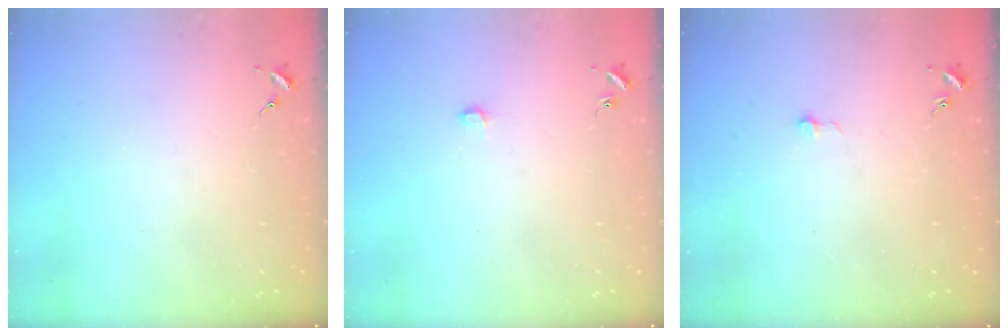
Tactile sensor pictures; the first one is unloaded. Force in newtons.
{"total": 3.9, "press": 3.9, "slide": 0.3}
{"total": 2.6, "press": 2.6, "slide": 0.2}